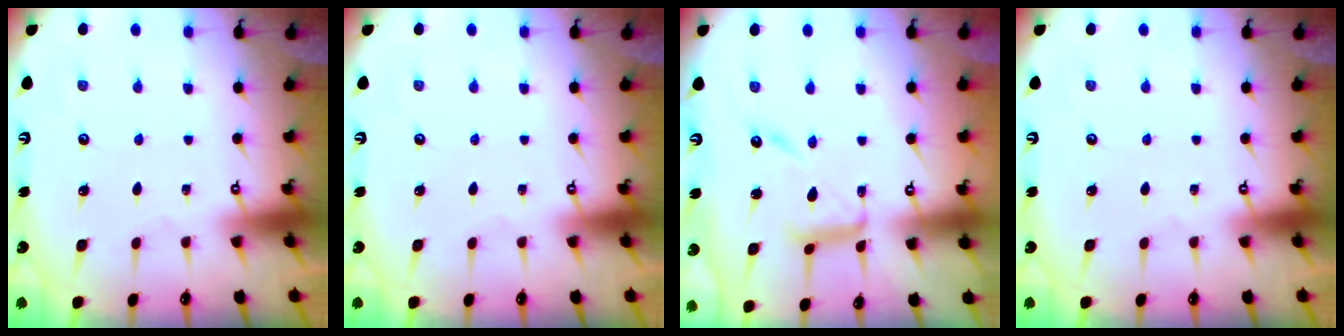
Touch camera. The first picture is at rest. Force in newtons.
{"total": 0.0}
{"total": 11.9, "press": 11.8, "slide": 1.0}
{"total": 0.0}